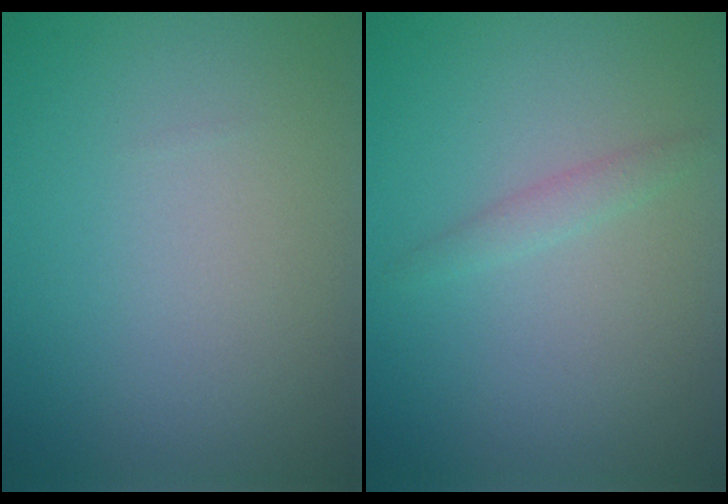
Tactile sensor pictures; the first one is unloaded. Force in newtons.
{"total": 1.1, "press": 1.1, "slide": 0.0}